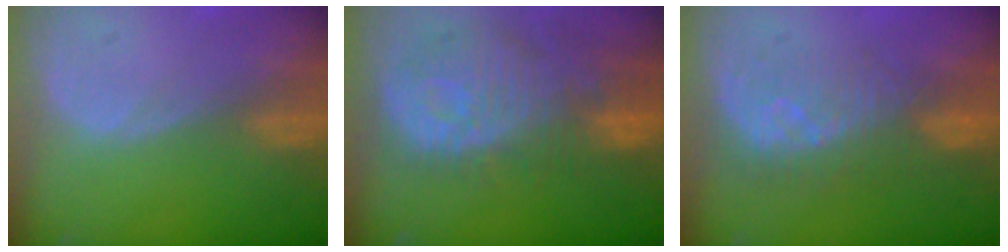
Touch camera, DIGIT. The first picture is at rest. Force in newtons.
{"total": 12.4, "press": 11.1, "slide": 5.6}
{"total": 8.0, "press": 7.5, "slide": 2.9}